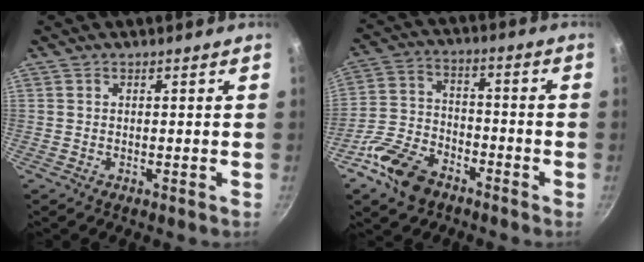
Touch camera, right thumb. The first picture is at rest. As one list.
[{"total": 10.7, "force": [-6.7, 6.1, 5.7], "torque": [-0.099, 0.041, -0.137]}]